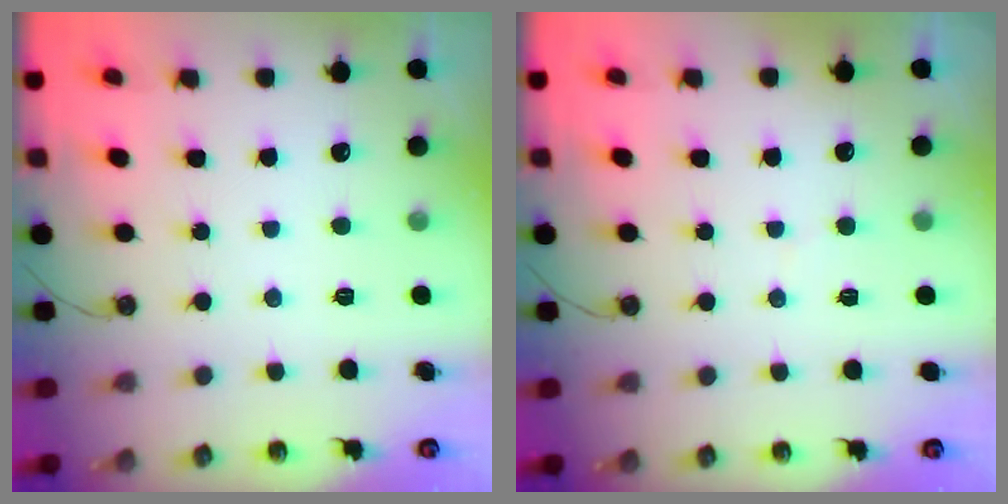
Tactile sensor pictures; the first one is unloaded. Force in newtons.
{"total": 3.1, "press": 3.1, "slide": 0.4}